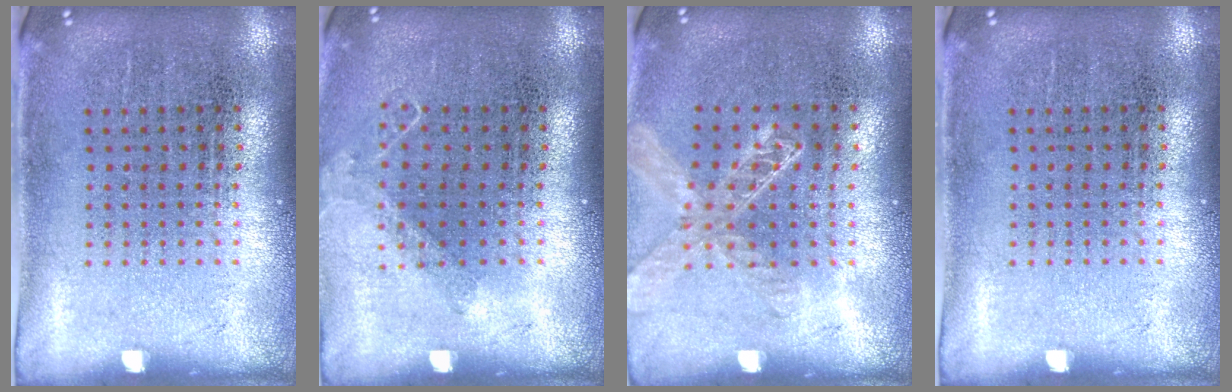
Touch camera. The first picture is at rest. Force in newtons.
{"total": 0.9, "press": 0.9, "slide": 0.1}
{"total": 1.3, "press": 1.3, "slide": 0.2}
{"total": 0.0}